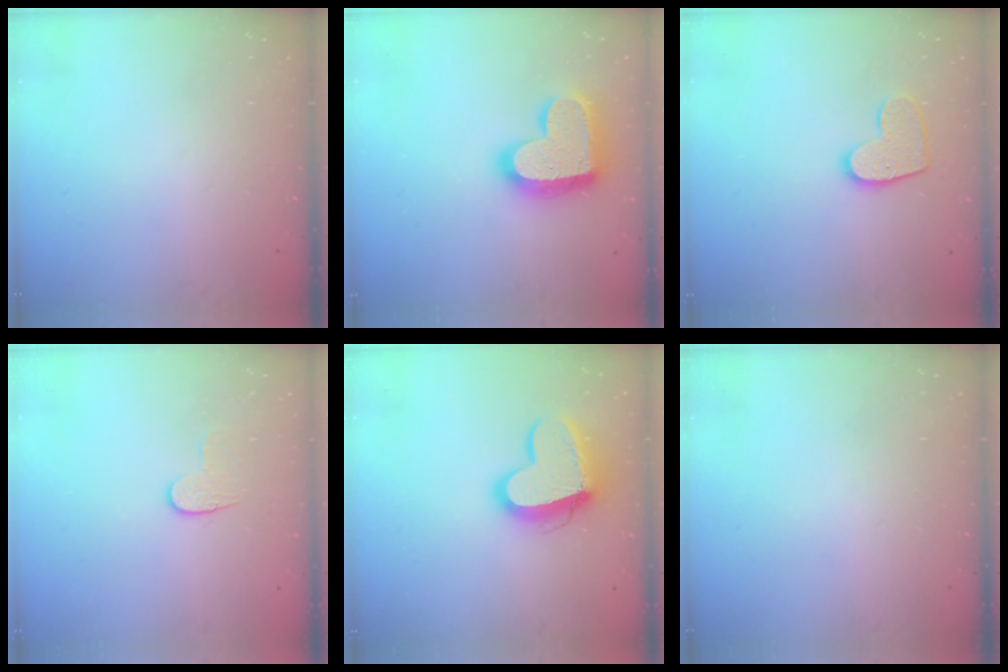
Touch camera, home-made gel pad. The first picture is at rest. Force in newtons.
{"total": 20.5, "press": 20.4, "slide": 1.5}
{"total": 11.3, "press": 11.3, "slide": 0.7}
{"total": 6.8, "press": 6.8, "slide": 0.6}
{"total": 15.0, "press": 14.9, "slide": 1.6}
{"total": 0.0}